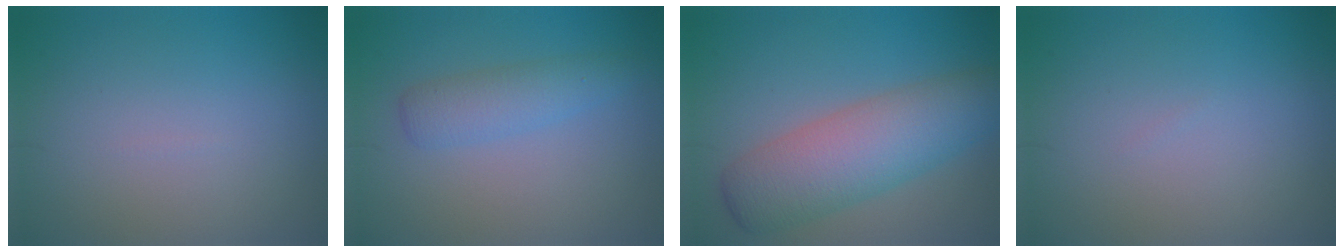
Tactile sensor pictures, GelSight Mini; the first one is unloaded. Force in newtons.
{"total": 2.8, "press": 2.7, "slide": 0.2}
{"total": 7.6, "press": 7.6, "slide": 0.2}
{"total": 0.0}